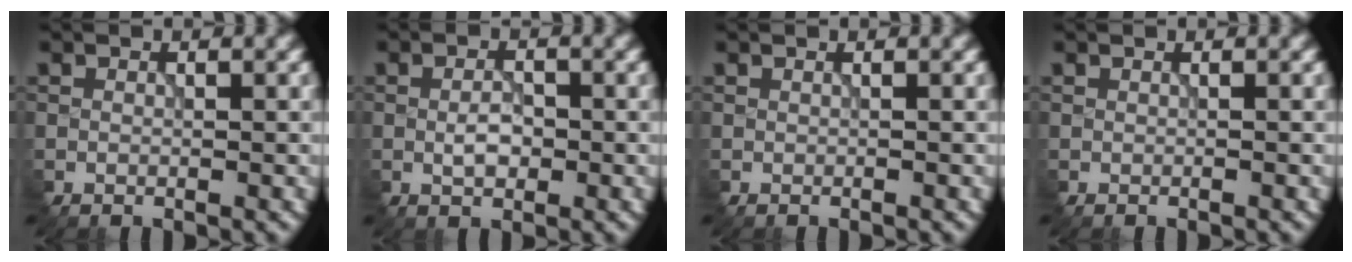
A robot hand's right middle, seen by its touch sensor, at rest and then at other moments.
{"total": 1.9, "force": [-0.5, 1.1, 1.4], "torque": [-0.035, 0.004, -0.010]}
{"total": 0.0}
{"total": 0.0}